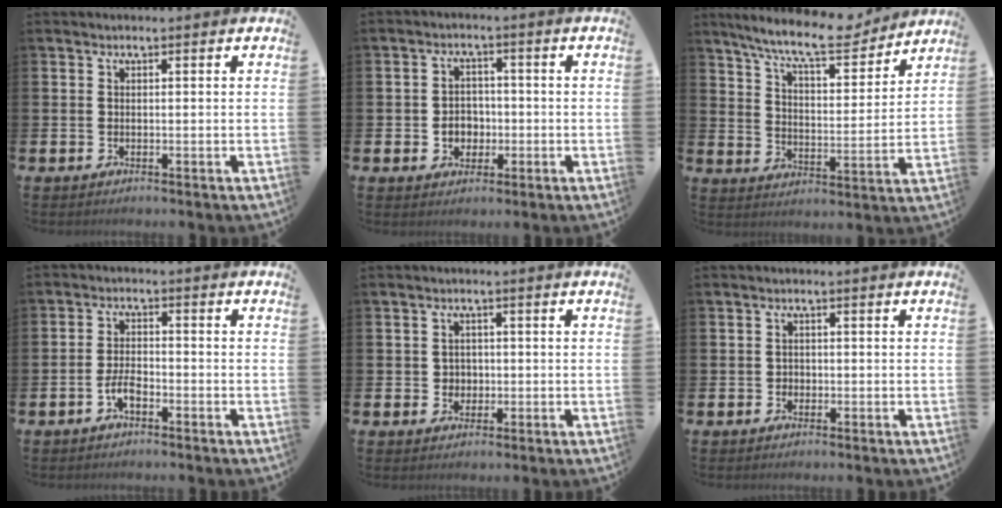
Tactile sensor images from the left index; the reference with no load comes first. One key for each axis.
{"total": 3.4, "fx": -0.7, "fy": 3.1, "fz": 1.3, "tx": -0.014, "ty": -0.003, "tz": -0.022}
{"total": 10.7, "fx": 9.6, "fy": 1.9, "fz": 4.4, "tx": -0.108, "ty": -0.050, "tz": 0.169}
{"total": 2.9, "fx": -1.5, "fy": 1.2, "fz": 2.1, "tx": -0.042, "ty": 0.007, "tz": -0.029}
{"total": 2.0, "fx": 0.2, "fy": 1.9, "fz": 0.4, "tx": -0.001, "ty": 0.005, "tz": -0.003}
{"total": 1.1, "fx": -0.3, "fy": 1.0, "fz": 0.2, "tx": -0.002, "ty": 0.004, "tz": -0.009}